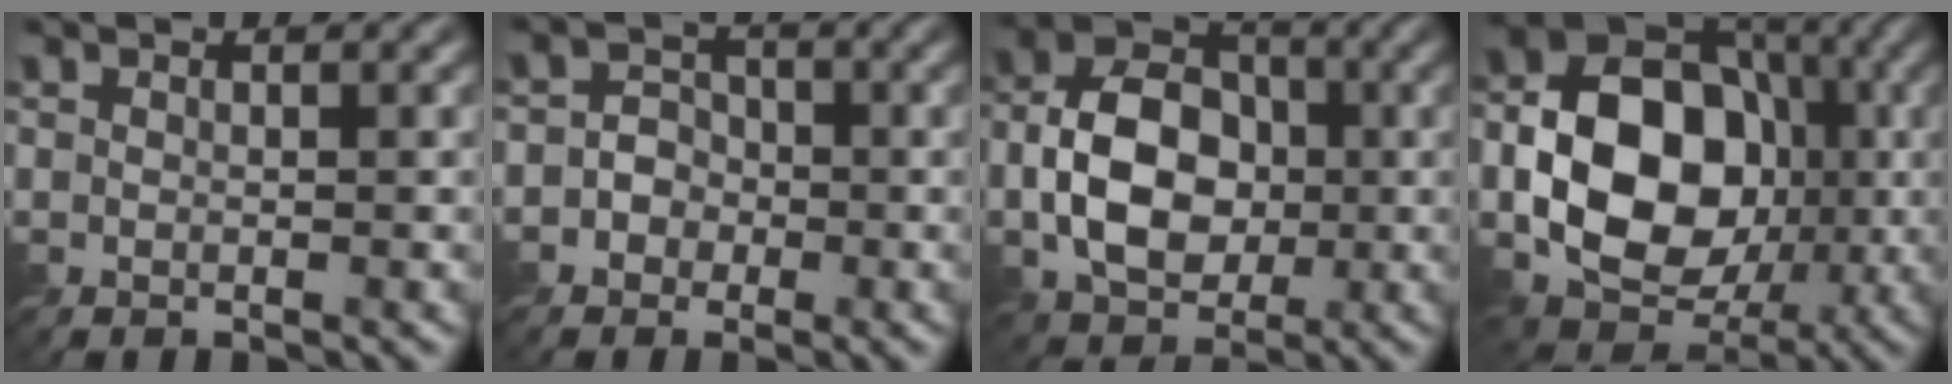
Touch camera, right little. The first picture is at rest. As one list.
[{"total": 2.8, "force": [-1.2, 2.5, 0.5], "torque": [0.018, 0.009, -0.036]}, {"total": 7.4, "force": [-1.1, 5.3, 5.0], "torque": [-0.093, 0.005, -0.026]}, {"total": 12.4, "force": [-1.9, 9.2, 8.2], "torque": [-0.122, 0.008, -0.045]}]